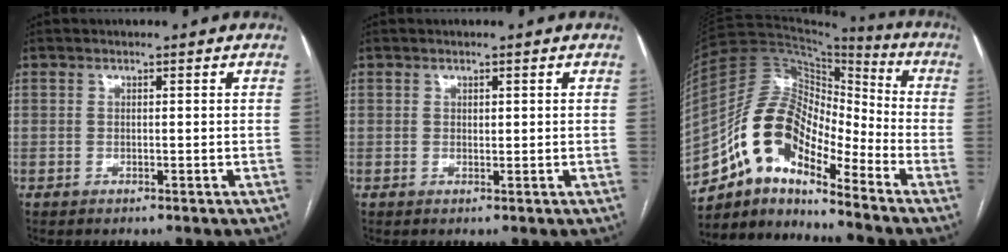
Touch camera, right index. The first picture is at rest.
{"total": 0.6, "force": [0.2, 0.4, 0.4], "torque": [-0.005, -0.001, 0.004]}
{"total": 13.6, "force": [-9.1, 5.1, 8.7], "torque": [-0.166, 0.053, -0.163]}